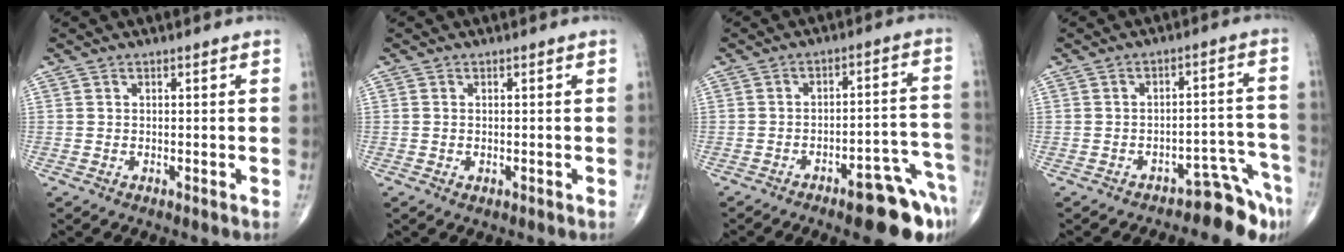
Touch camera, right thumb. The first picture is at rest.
{"total": 0.5, "force": [-0.1, 0.3, 0.4], "torque": [-0.008, 0.000, 0.000]}
{"total": 12.8, "force": [-8.0, 3.5, 9.4], "torque": [-0.080, 0.068, -0.103]}
{"total": 6.7, "force": [-5.9, 2.2, 2.1], "torque": [0.008, 0.096, -0.082]}